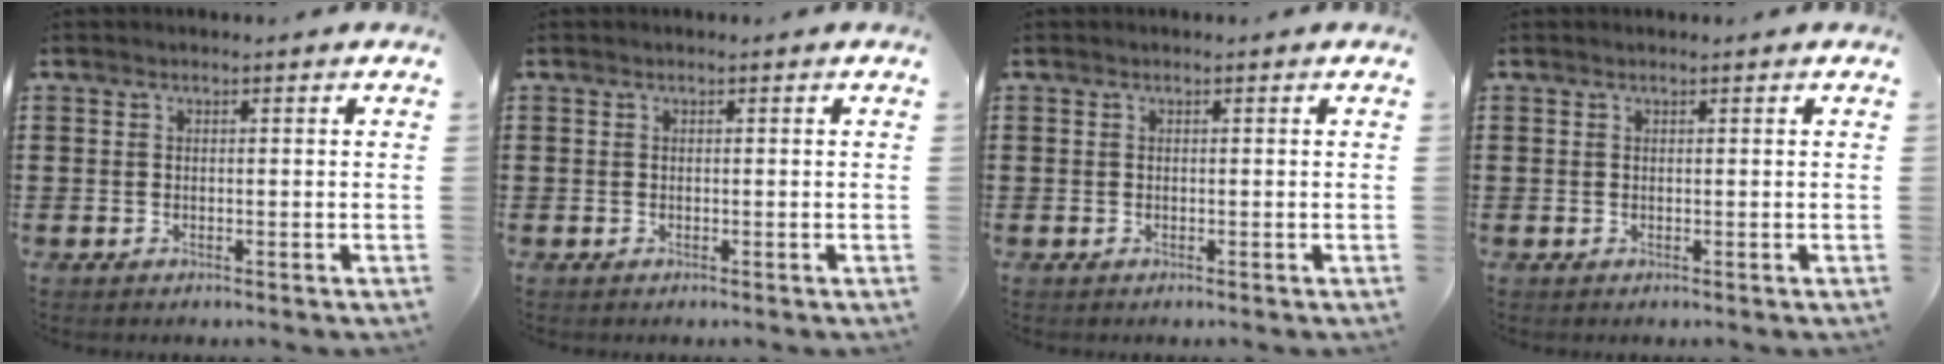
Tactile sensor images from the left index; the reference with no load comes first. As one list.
[{"total": 0.0}, {"total": 0.0}, {"total": 0.0}]